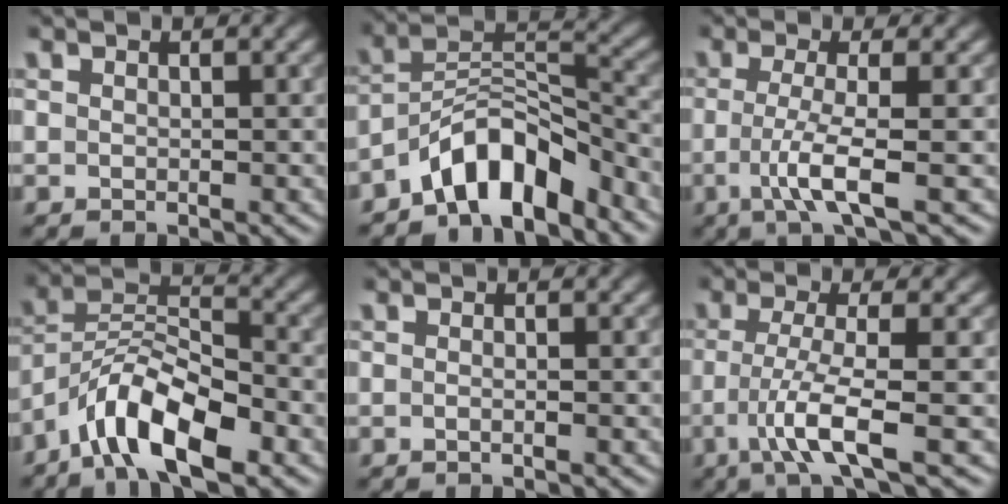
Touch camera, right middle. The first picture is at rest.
{"total": 7.2, "force": [-5.4, 2.6, 3.8], "torque": [-0.052, 0.011, -0.105]}
{"total": 4.3, "force": [-1.1, 0.8, 4.1], "torque": [-0.076, -0.008, -0.026]}
{"total": 8.0, "force": [-5.2, 2.7, 5.4], "torque": [-0.086, 0.010, -0.104]}
{"total": 0.8, "force": [-0.2, 0.3, 0.7], "torque": [-0.008, -0.009, -0.008]}
{"total": 4.9, "force": [-1.7, 0.7, 4.5], "torque": [-0.082, -0.008, -0.039]}